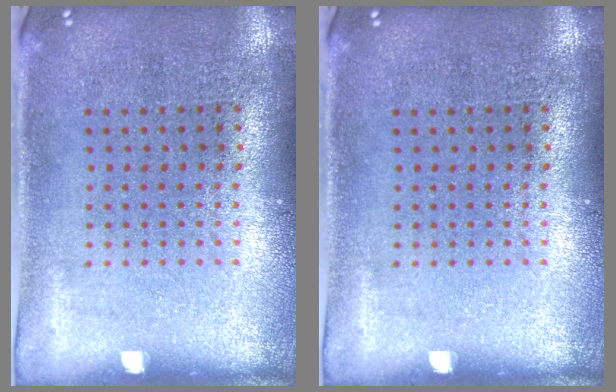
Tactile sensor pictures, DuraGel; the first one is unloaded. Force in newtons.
{"total": 0.0}